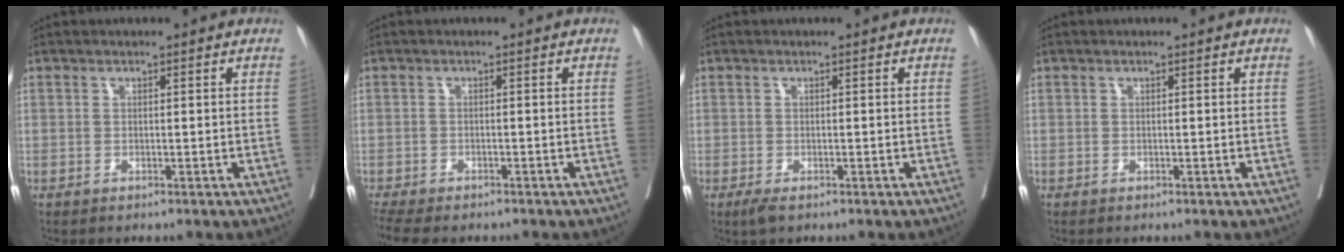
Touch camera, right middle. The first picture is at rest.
{"total": 7.5, "force": [-6.1, 2.4, 3.6], "torque": [-0.066, -0.008, -0.095]}
{"total": 1.9, "force": [-1.2, 0.6, 1.3], "torque": [-0.028, -0.007, -0.019]}
{"total": 0.0}